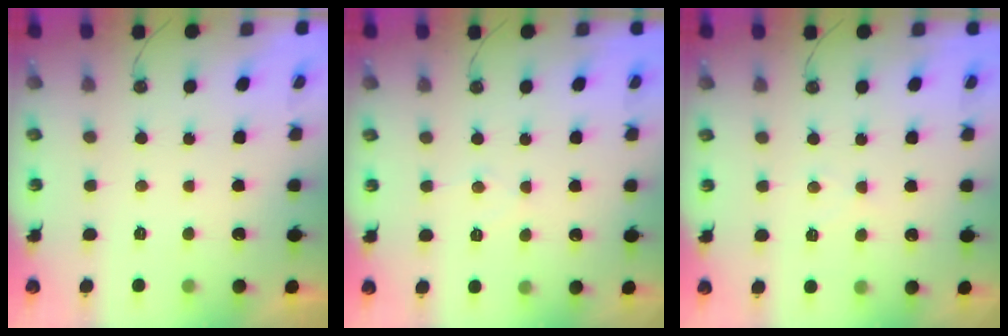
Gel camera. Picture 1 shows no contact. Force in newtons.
{"total": 5.1, "press": 5.0, "slide": 0.6}
{"total": 5.0, "press": 5.0, "slide": 0.7}